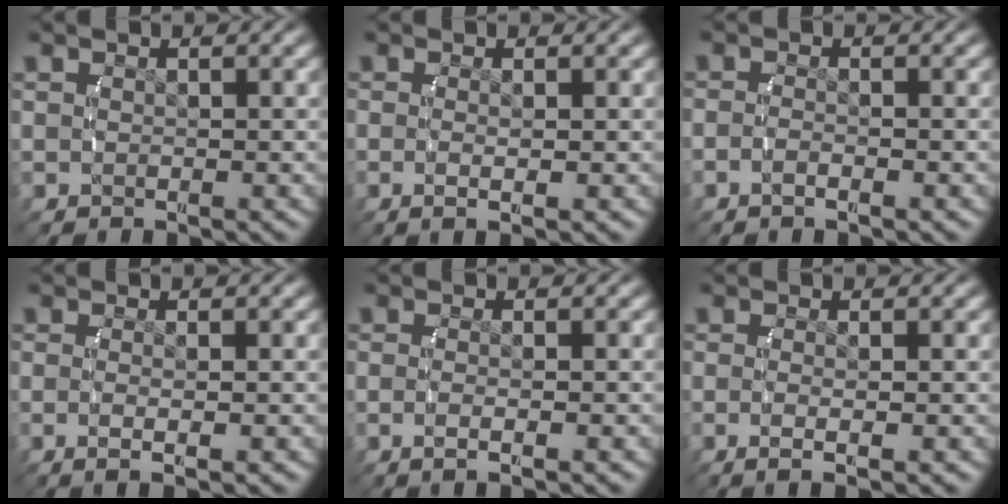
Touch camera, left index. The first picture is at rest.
{"total": 1.6, "force": [-0.6, 0.1, 1.5], "torque": [-0.042, -0.012, -0.004]}
{"total": 1.6, "force": [-1.0, 0.6, 1.0], "torque": [-0.032, -0.001, -0.021]}
{"total": 2.0, "force": [-0.8, 0.3, 1.8], "torque": [-0.049, -0.011, -0.008]}
{"total": 1.9, "force": [-0.8, 0.3, 1.6], "torque": [-0.045, -0.008, -0.010]}
{"total": 2.2, "force": [-1.0, 0.4, 2.0], "torque": [-0.052, -0.013, -0.011]}